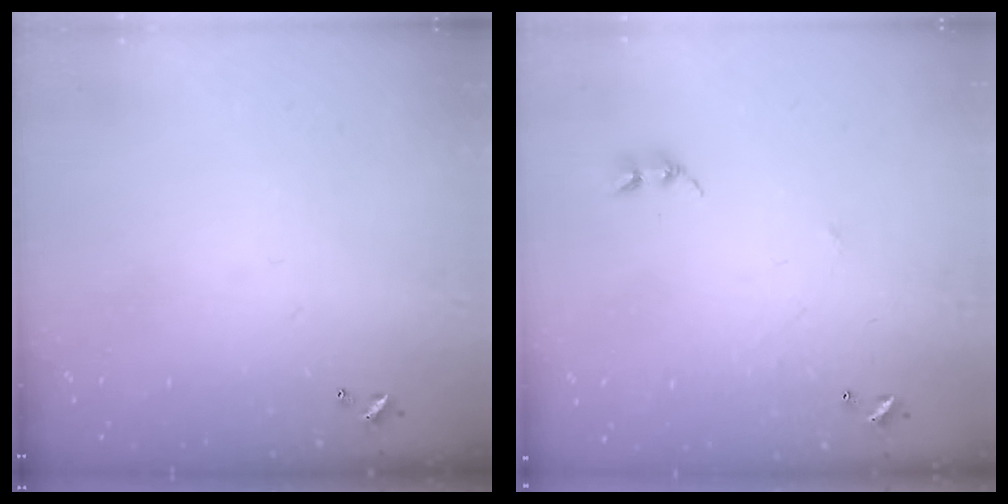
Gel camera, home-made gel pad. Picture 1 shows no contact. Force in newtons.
{"total": 2.6, "press": 2.6, "slide": 0.3}